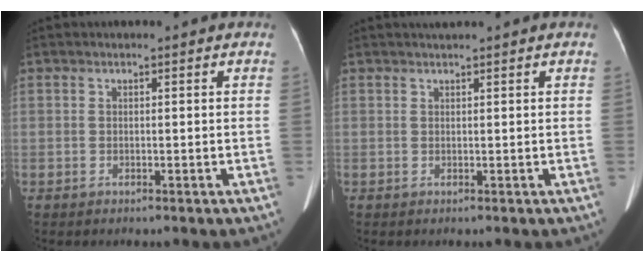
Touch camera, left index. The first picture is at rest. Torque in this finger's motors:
{"motor_torque": [0.58, -0.68, 0.01, 0.03]}